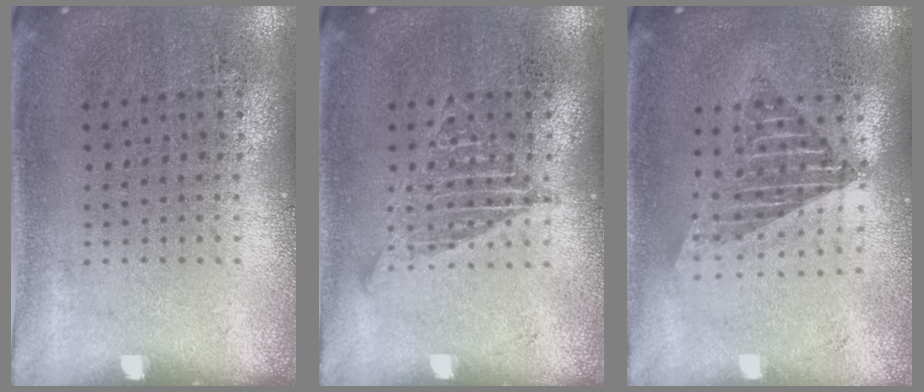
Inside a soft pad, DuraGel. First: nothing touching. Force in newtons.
{"total": 1.7, "press": 1.7, "slide": 0.2}
{"total": 1.7, "press": 1.4, "slide": 1.0}